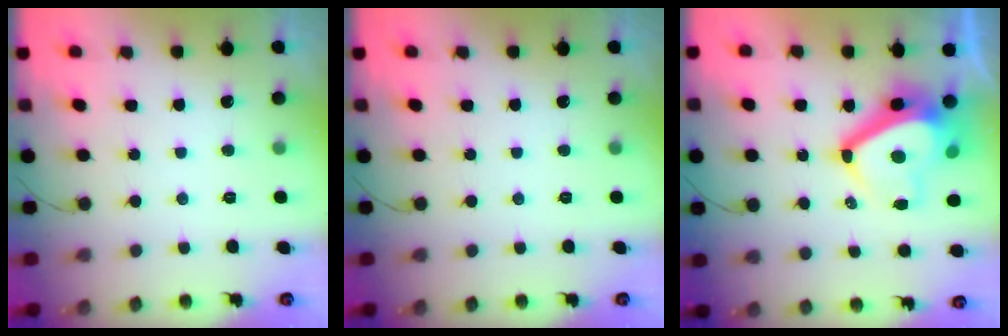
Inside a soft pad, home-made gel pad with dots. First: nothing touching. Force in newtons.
{"total": 0.0}
{"total": 11.7, "press": 11.3, "slide": 3.0}